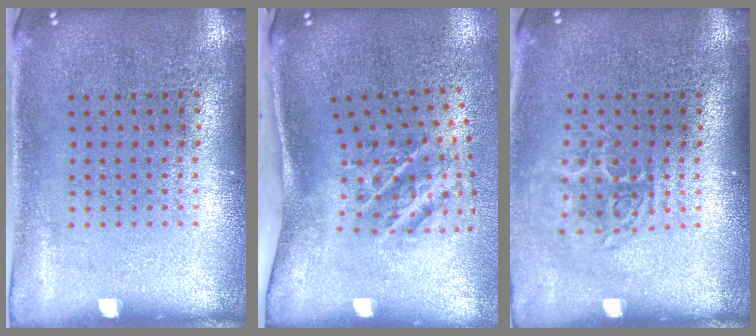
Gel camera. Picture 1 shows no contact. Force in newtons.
{"total": 2.3, "press": 1.3, "slide": 1.9}
{"total": 1.6, "press": 1.2, "slide": 1.2}